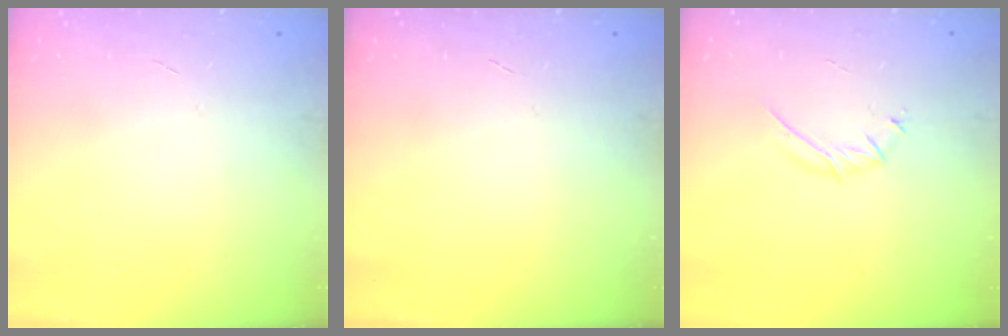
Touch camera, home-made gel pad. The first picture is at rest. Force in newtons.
{"total": 0.0}
{"total": 3.5, "press": 3.4, "slide": 1.0}